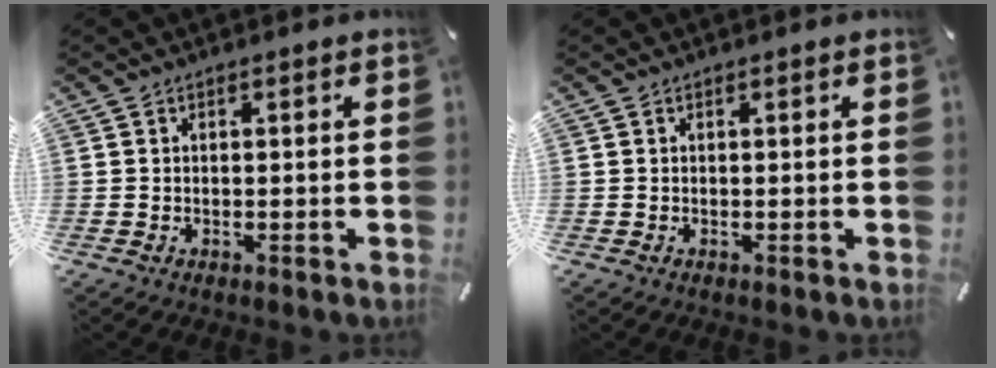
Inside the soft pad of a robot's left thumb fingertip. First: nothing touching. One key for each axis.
{"total": 0.0}